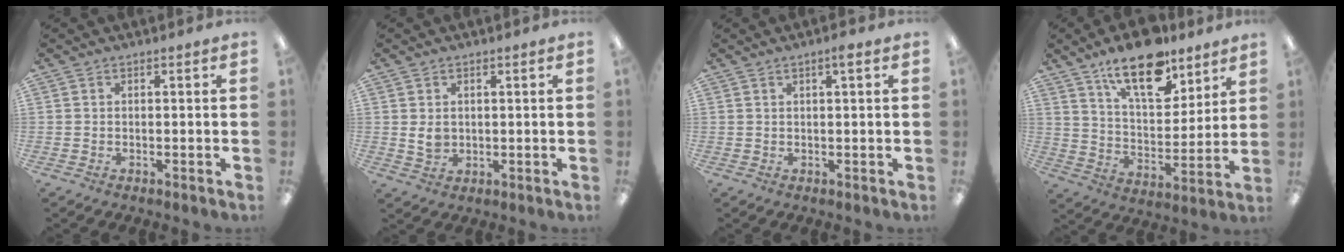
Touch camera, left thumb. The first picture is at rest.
{"total": 3.7, "force": [0.7, 2.9, 2.1], "torque": [-0.041, -0.001, 0.010]}
{"total": 2.0, "force": [1.1, 0.2, 1.6], "torque": [-0.026, 0.001, 0.016]}
{"total": 18.2, "force": [13.0, 7.8, 10.1], "torque": [-0.157, -0.072, 0.221]}